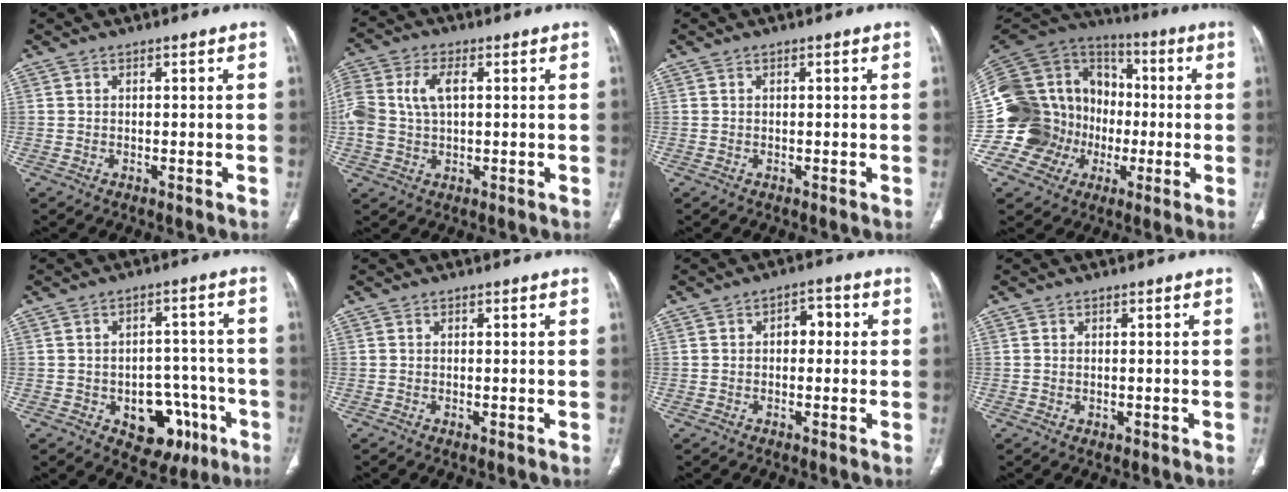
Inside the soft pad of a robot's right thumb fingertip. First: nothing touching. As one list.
[{"total": 10.8, "force": [1.7, 6.7, 8.3], "torque": [-0.203, 0.014, 0.036]}, {"total": 0.0}, {"total": 24.4, "force": [-3.5, 22.0, 9.9], "torque": [-0.188, 0.093, -0.054]}, {"total": 11.7, "force": [-4.9, 7.9, 7.1], "torque": [-0.051, 0.040, -0.054]}, {"total": 0.7, "force": [-0.3, 0.2, 0.6], "torque": [-0.012, -0.002, -0.005]}, {"total": 3.9, "force": [0.2, 2.7, 2.8], "torque": [-0.022, 0.017, -0.004]}, {"total": 0.9, "force": [-0.2, 0.7, 0.6], "torque": [-0.013, -0.002, 0.000]}]